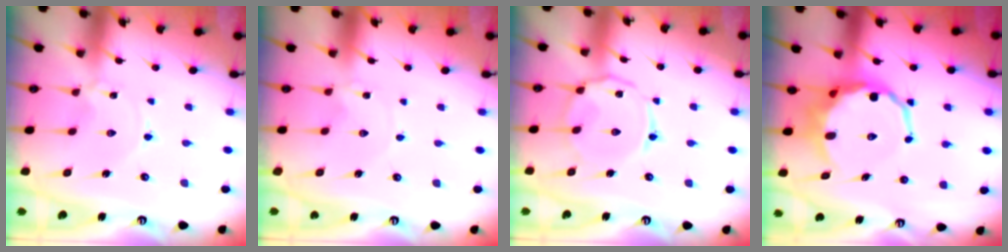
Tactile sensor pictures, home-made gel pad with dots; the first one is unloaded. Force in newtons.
{"total": 0.0}
{"total": 8.1, "press": 8.0, "slide": 0.8}
{"total": 9.9, "press": 9.6, "slide": 2.7}